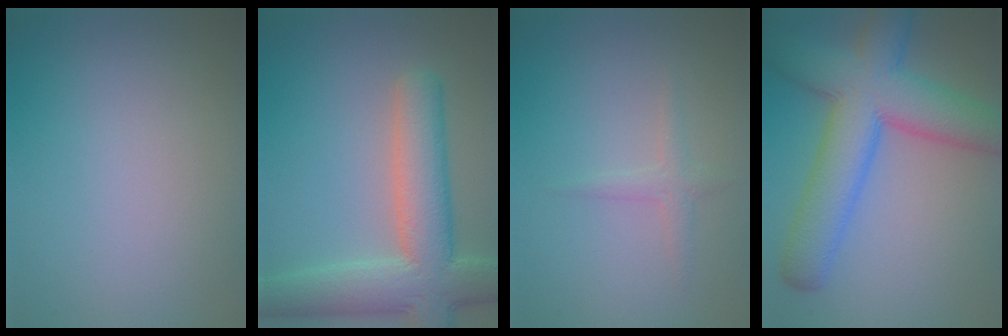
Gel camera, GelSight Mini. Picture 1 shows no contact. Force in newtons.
{"total": 8.4, "press": 8.4, "slide": 0.5}
{"total": 1.3, "press": 1.3, "slide": 0.1}
{"total": 10.1, "press": 10.1, "slide": 0.4}